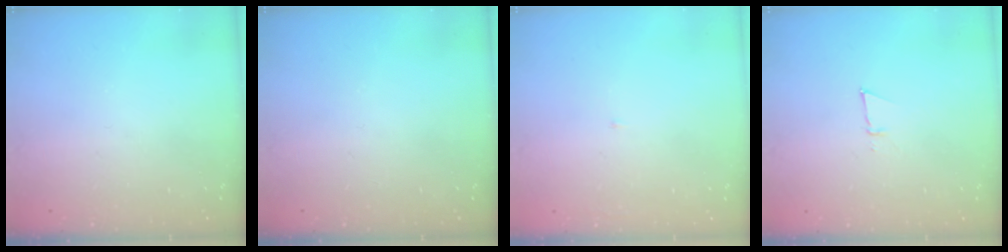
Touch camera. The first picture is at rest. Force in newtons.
{"total": 0.0}
{"total": 2.0, "press": 2.0, "slide": 0.2}
{"total": 3.1, "press": 3.1, "slide": 0.7}